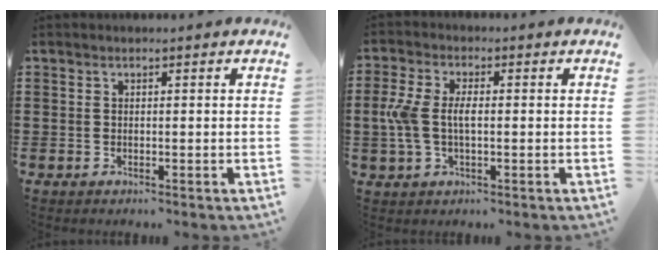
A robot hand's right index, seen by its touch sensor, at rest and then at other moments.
{"total": 5.7, "force": [-0.3, 2.7, 5.0], "torque": [-0.130, -0.007, -0.016]}